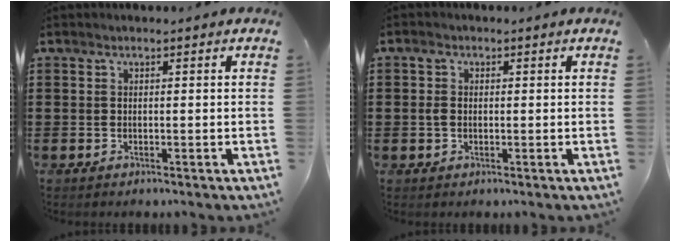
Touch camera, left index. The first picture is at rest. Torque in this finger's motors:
{"motor_torque": [-0.36, 0.59, -1.05, -0.21]}